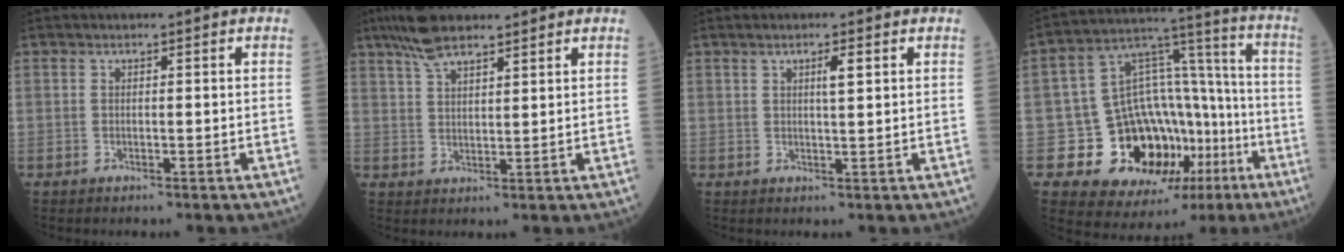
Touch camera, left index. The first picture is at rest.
{"total": 6.2, "force": [5.0, 1.5, 3.4], "torque": [-0.075, 0.019, 0.096]}
{"total": 2.1, "force": [0.9, 0.1, 1.8], "torque": [-0.034, 0.003, 0.017]}
{"total": 17.7, "force": [-7.1, 12.6, 10.1], "torque": [-0.144, 0.061, -0.092]}